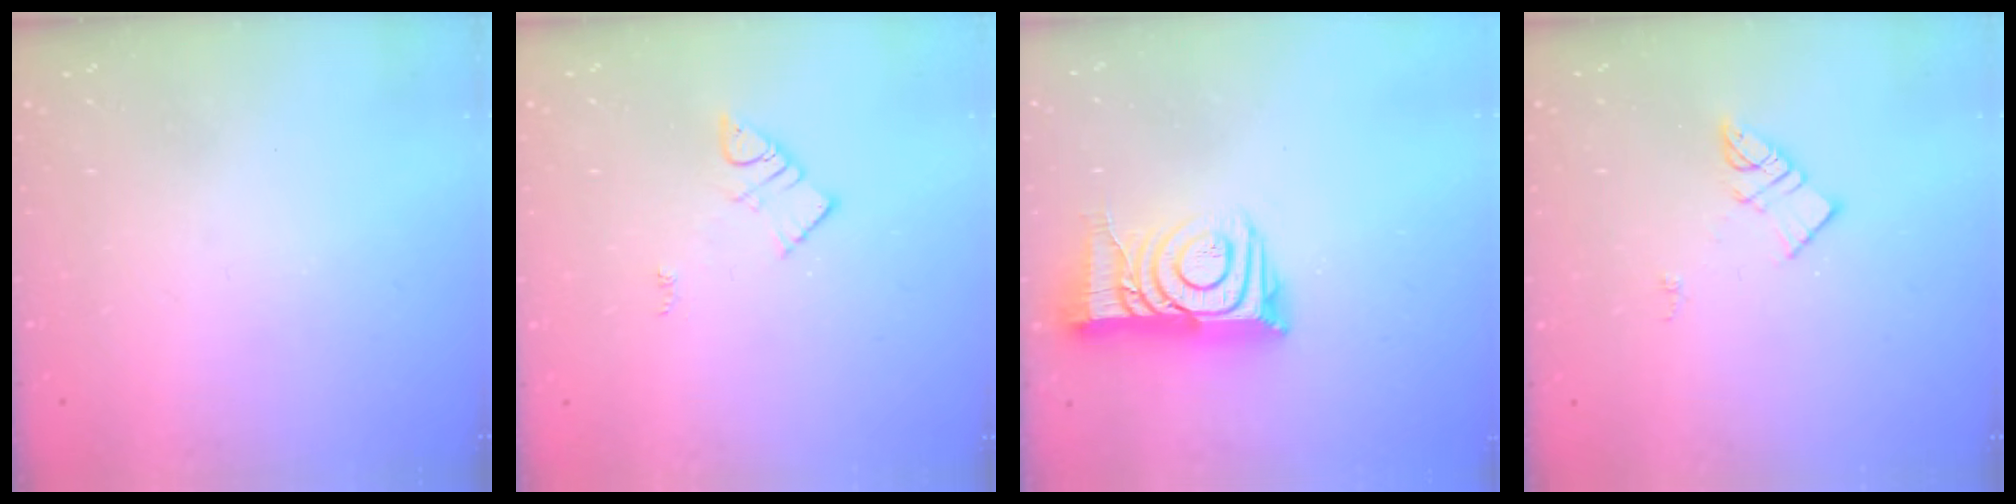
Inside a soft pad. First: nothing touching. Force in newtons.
{"total": 3.9, "press": 3.8, "slide": 0.4}
{"total": 14.1, "press": 14.1, "slide": 1.1}
{"total": 6.2, "press": 6.2, "slide": 0.2}